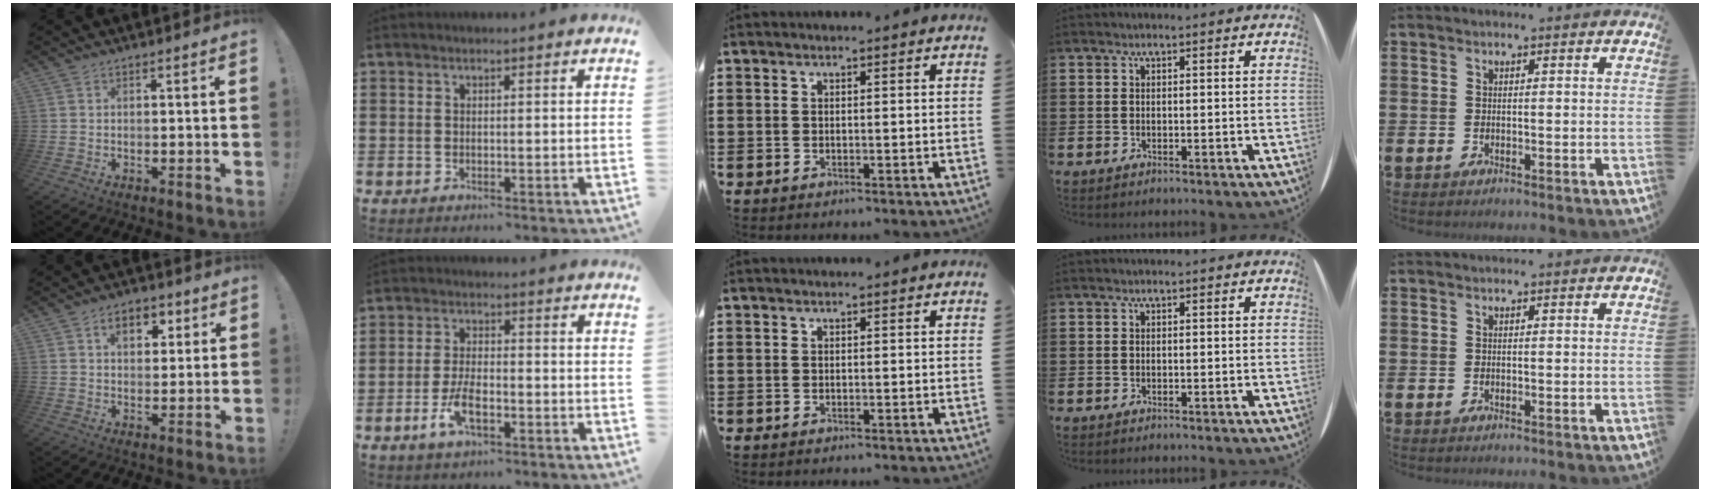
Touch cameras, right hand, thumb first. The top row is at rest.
{"thumb": {"total": 7.6, "force": [3.2, 5.2, 4.6], "torque": [-0.057, -0.003, 0.055]}, "index": {"total": 4.8, "force": [-2.2, 2.0, 3.8], "torque": [-0.082, 0.004, -0.044]}}